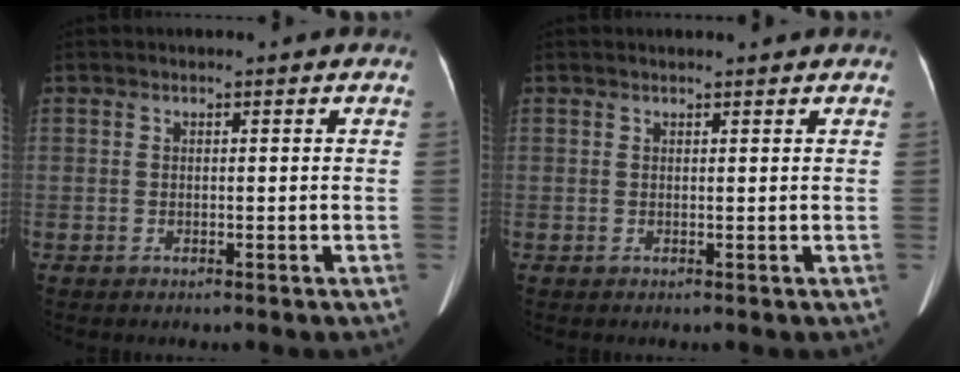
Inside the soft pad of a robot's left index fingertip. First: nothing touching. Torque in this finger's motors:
{"motor_torque": [-0.17, 0.18, -0.20, -0.03]}